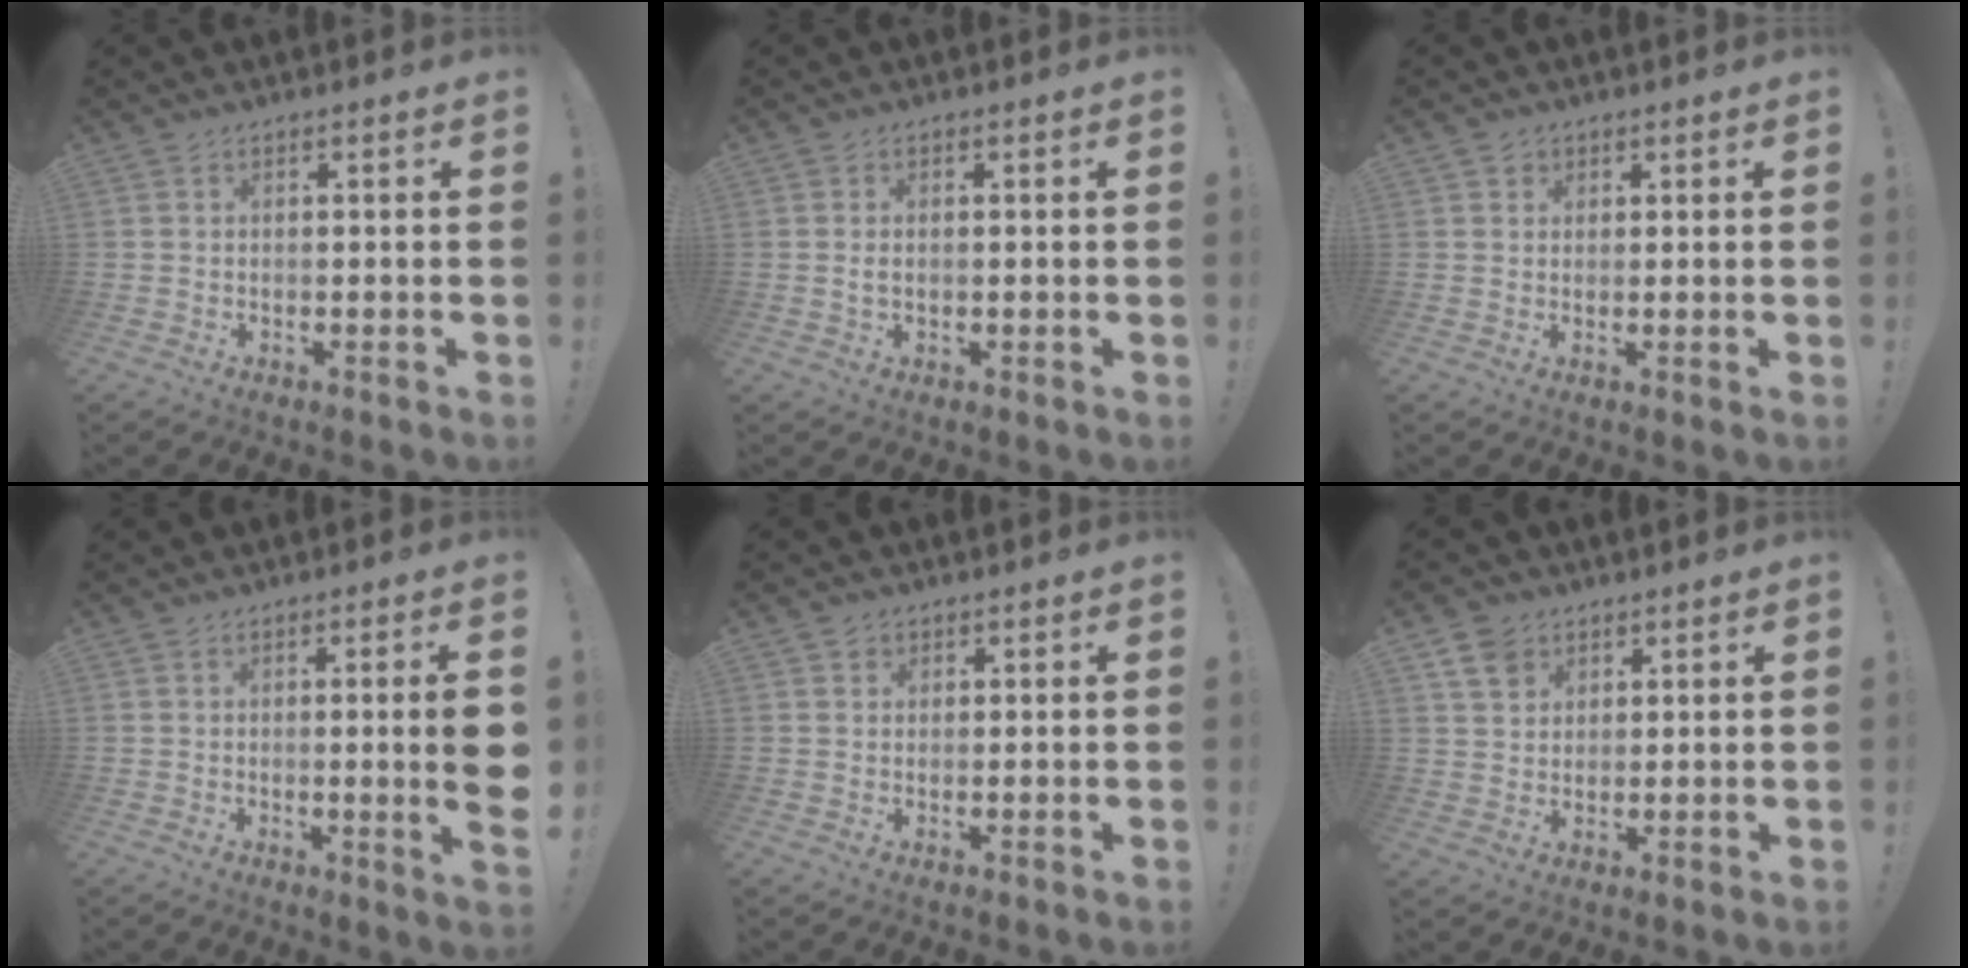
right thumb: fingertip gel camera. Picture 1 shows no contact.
{"total": 1.6, "force": [0.0, 0.9, 1.4], "torque": [-0.018, 0.000, -0.001]}
{"total": 1.7, "force": [0.9, 1.5, 0.2], "torque": [0.003, -0.004, 0.014]}
{"total": 7.0, "force": [0.3, -0.4, 6.9], "torque": [-0.107, -0.010, 0.002]}
{"total": 1.5, "force": [0.9, 1.2, 0.2], "torque": [0.005, -0.005, 0.014]}
{"total": 7.0, "force": [4.1, 5.3, 2.0], "torque": [-0.035, -0.019, 0.080]}